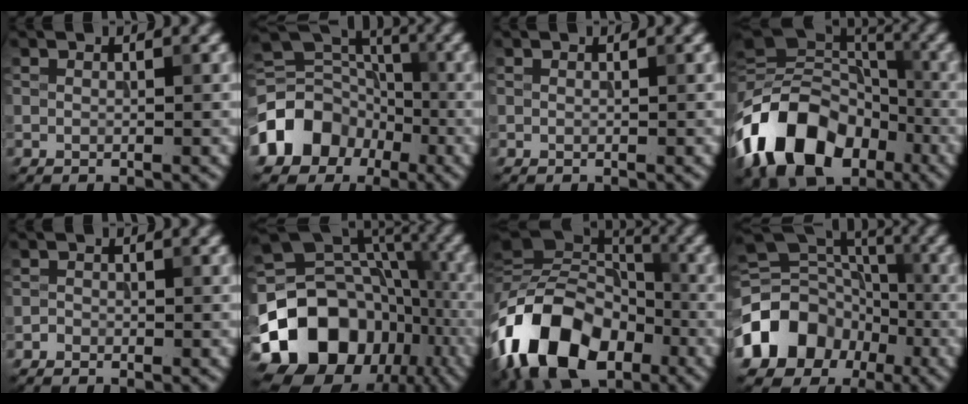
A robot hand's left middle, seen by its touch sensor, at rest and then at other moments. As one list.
[{"total": 8.0, "force": [-3.6, 6.1, 3.6], "torque": [-0.054, 0.008, -0.081]}, {"total": 0.0}, {"total": 14.8, "force": [-6.5, 10.0, 8.9], "torque": [-0.179, 0.006, -0.132]}, {"total": 0.6, "force": [-0.4, 0.4, 0.0], "torque": [0.003, -0.001, -0.009]}, {"total": 18.2, "force": [-8.2, 13.8, 8.6], "torque": [-0.166, -0.007, -0.128]}, {"total": 15.2, "force": [-6.3, 9.9, 9.6], "torque": [-0.196, 0.005, -0.130]}, {"total": 9.5, "force": [-3.8, 7.5, 4.4], "torque": [-0.074, 0.006, -0.084]}]